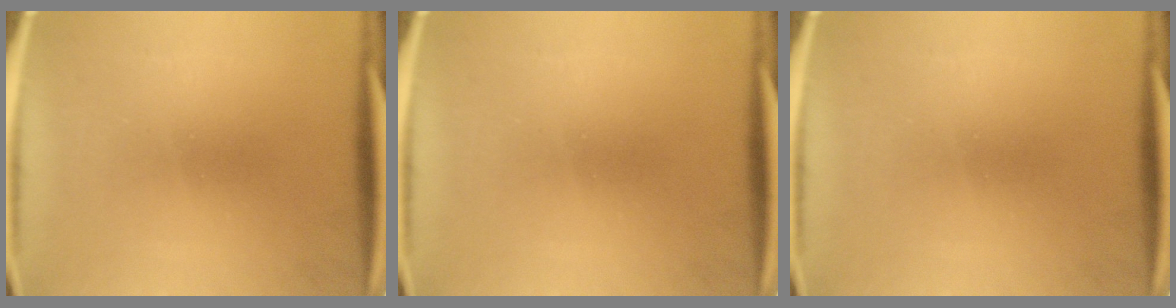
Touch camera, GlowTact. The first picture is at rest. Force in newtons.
{"total": 0.0}
{"total": 0.0}